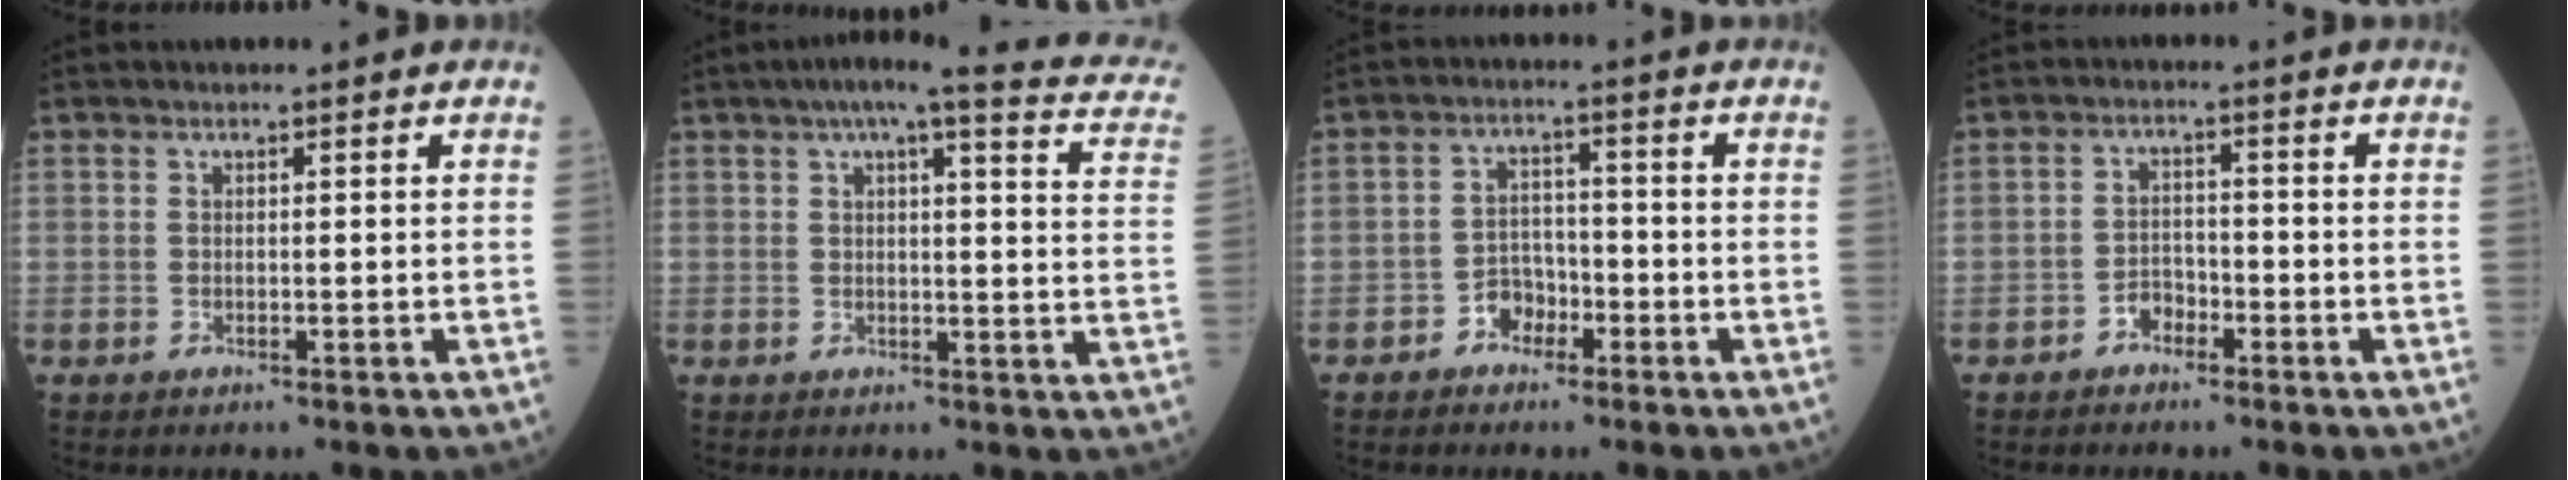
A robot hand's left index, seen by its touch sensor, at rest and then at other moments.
{"total": 19.6, "force": [15.9, 1.9, 11.2], "torque": [-0.146, 0.001, 0.172]}
{"total": 3.8, "force": [-2.4, 2.6, 1.4], "torque": [-0.023, 0.009, -0.045]}
{"total": 2.8, "force": [-2.0, 1.6, 1.1], "torque": [-0.018, 0.006, -0.037]}